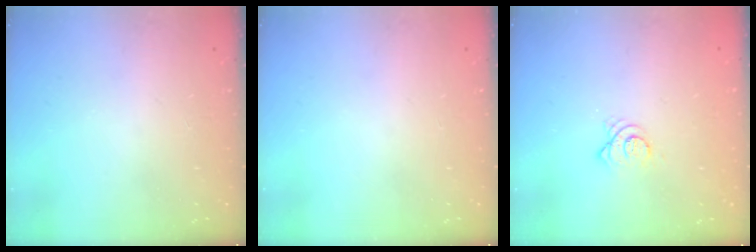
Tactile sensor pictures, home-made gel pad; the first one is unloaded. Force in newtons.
{"total": 0.0}
{"total": 3.7, "press": 3.7, "slide": 0.0}